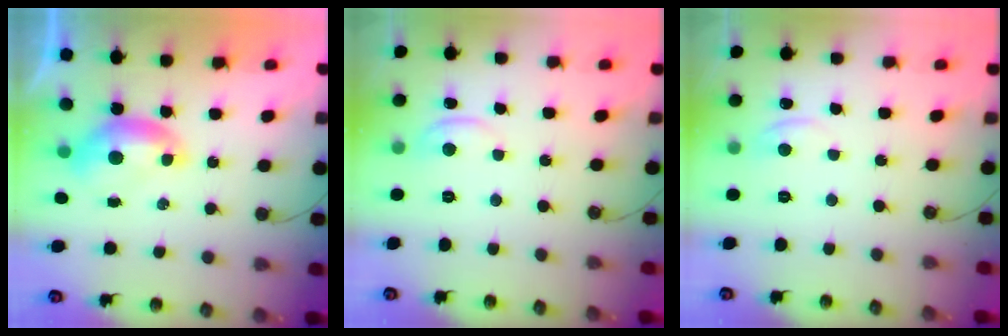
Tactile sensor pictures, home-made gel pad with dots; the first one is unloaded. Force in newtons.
{"total": 0.0}
{"total": 0.5, "press": 0.3, "slide": 0.5}